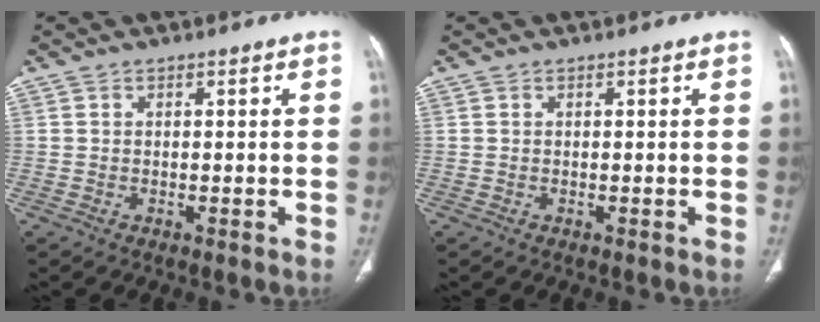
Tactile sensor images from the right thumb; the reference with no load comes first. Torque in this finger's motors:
{"motor_torque": [0.06, 0.06, -0.15, 0.15, 0.00]}